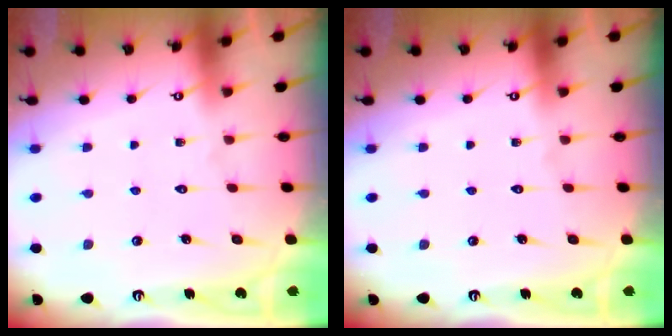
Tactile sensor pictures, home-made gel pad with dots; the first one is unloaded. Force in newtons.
{"total": 0.0}